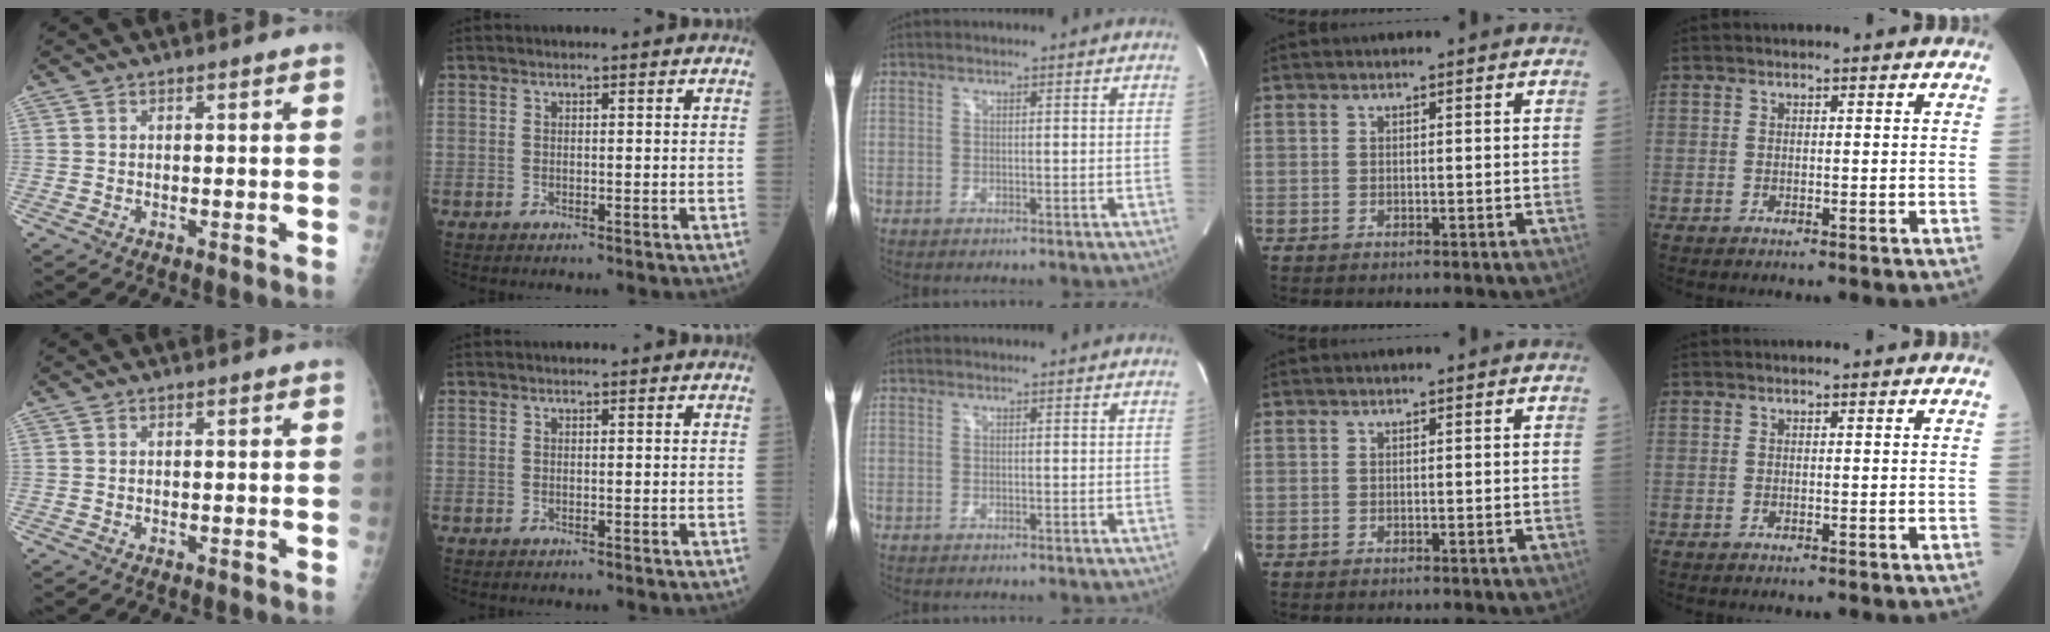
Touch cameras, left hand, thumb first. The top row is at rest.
{}